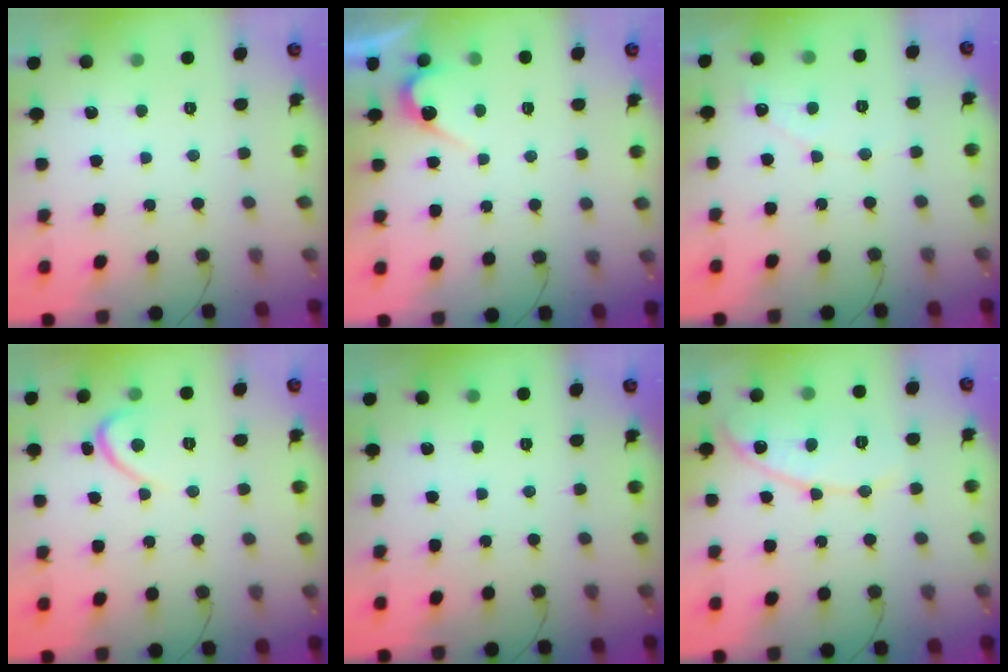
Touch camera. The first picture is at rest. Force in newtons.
{"total": 4.1, "press": 4.1, "slide": 0.3}
{"total": 2.3, "press": 2.3, "slide": 0.1}
{"total": 3.1, "press": 3.1, "slide": 0.3}
{"total": 0.0}
{"total": 11.0, "press": 11.0, "slide": 1.0}